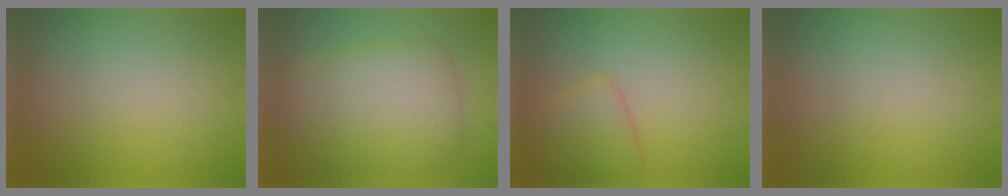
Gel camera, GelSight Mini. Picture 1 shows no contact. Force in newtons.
{"total": 7.2, "press": 7.2, "slide": 0.2}
{"total": 2.7, "press": 2.7, "slide": 0.2}
{"total": 0.0}